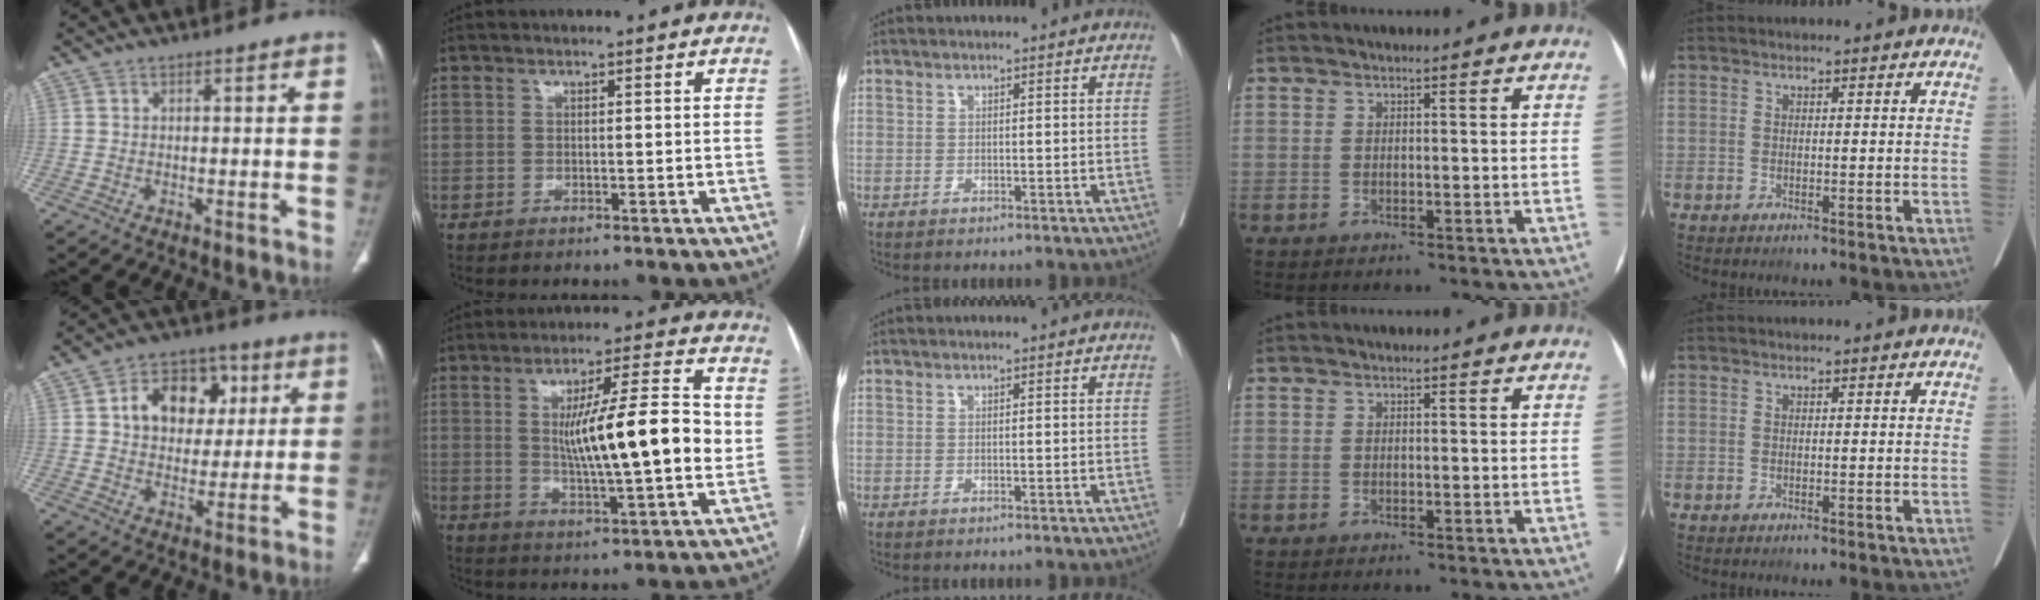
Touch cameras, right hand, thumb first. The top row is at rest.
{"thumb": {"total": 13.4, "force": [3.5, 10.2, 8.0], "torque": [-0.078, 0.007, 0.054]}, "index": {"total": 15.3, "force": [1.3, 1.6, 15.2], "torque": [-0.246, 0.001, 0.018]}}